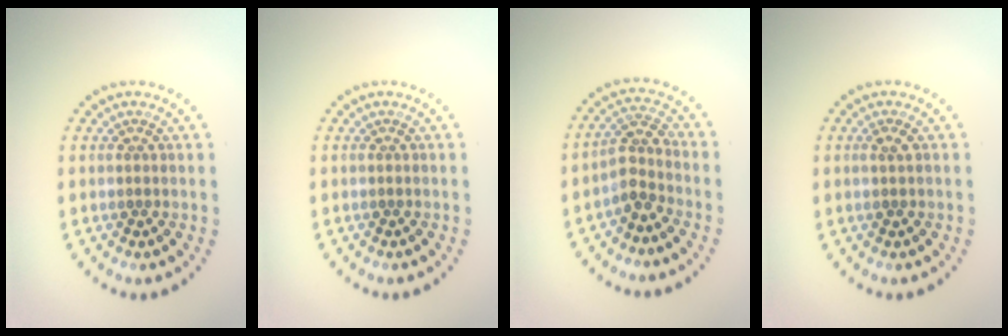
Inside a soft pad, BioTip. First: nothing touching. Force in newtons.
{"total": 0.0}
{"total": 2.6, "press": 2.0, "slide": 1.8}
{"total": 0.8, "press": 0.8, "slide": 0.2}